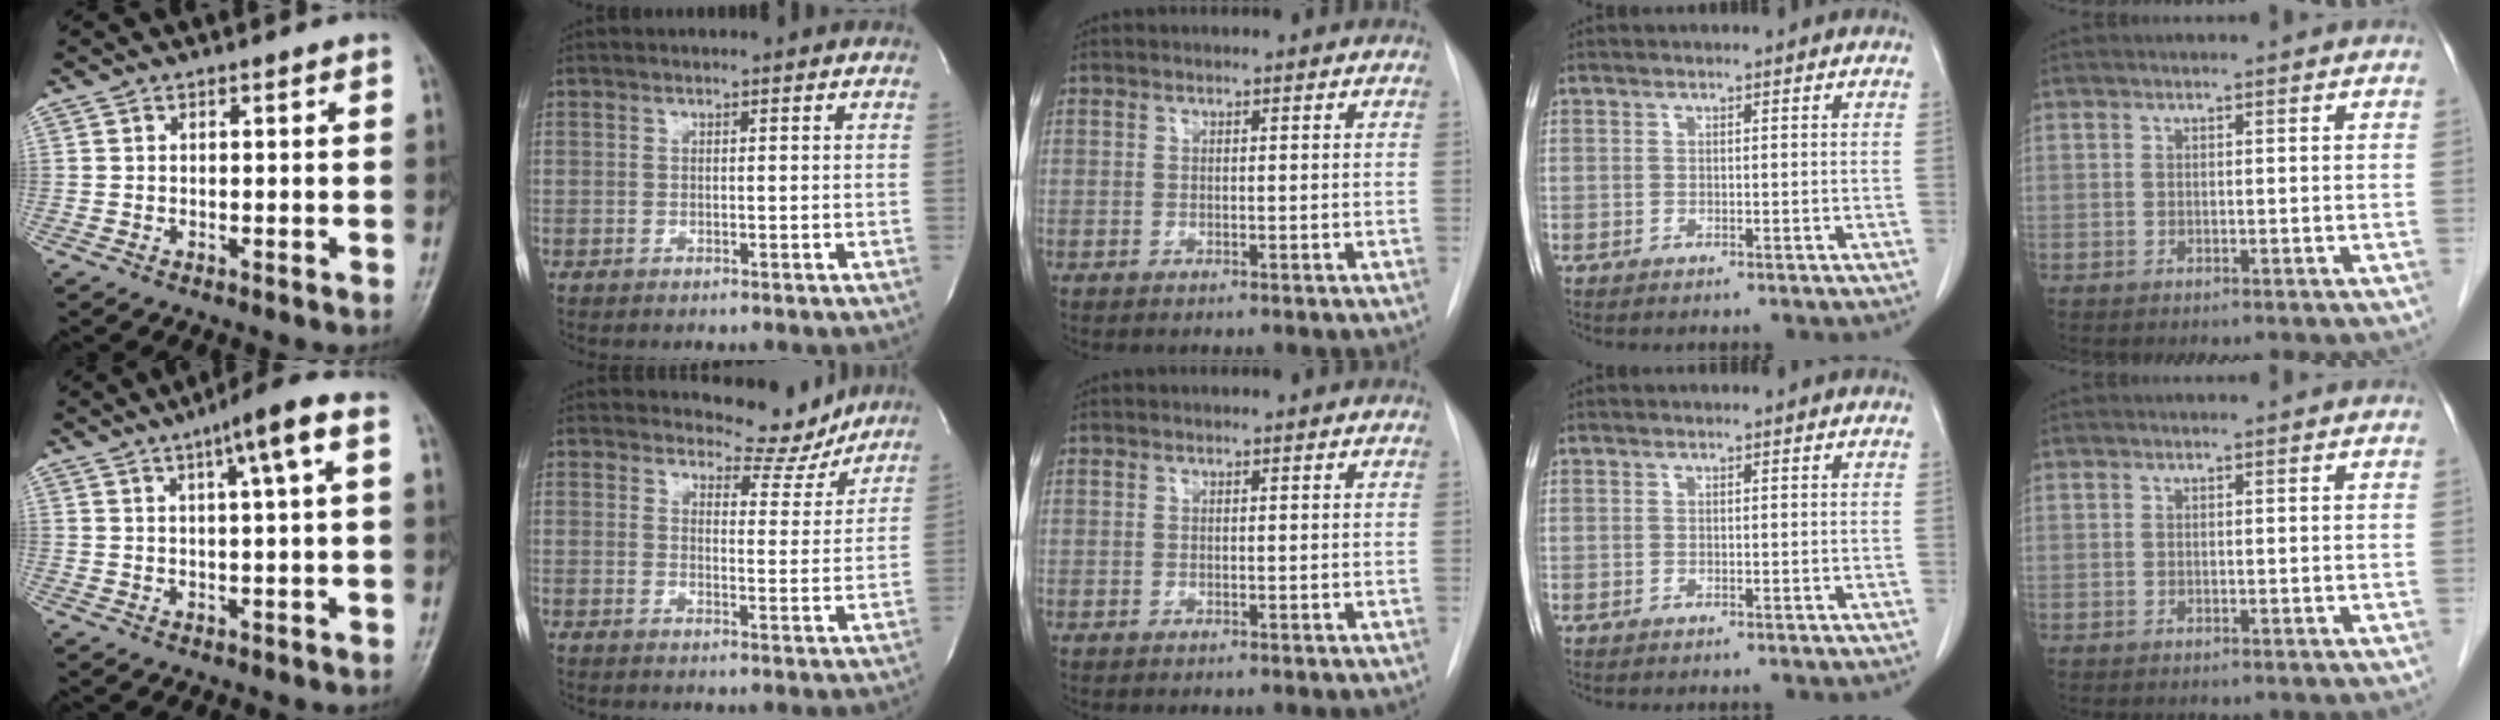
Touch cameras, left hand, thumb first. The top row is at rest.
{"thumb": {"total": 7.4, "force": [2.8, 0.3, 6.8], "torque": [-0.113, 0.012, 0.041]}, "index": {"total": 6.8, "force": [6.6, 1.9, 0.0], "torque": [0.005, -0.026, 0.080]}}